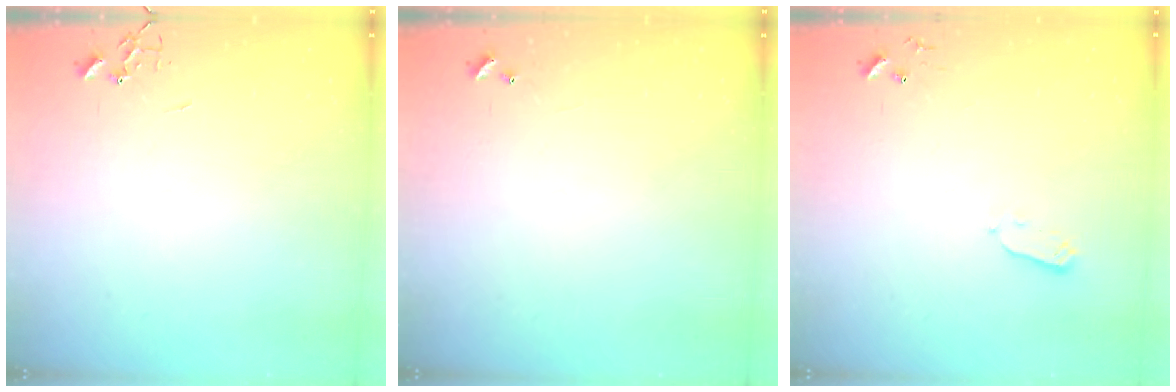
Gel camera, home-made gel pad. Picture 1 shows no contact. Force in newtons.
{"total": 4.7, "press": 4.7, "slide": 0.4}
{"total": 2.9, "press": 2.9, "slide": 0.4}